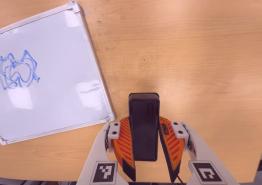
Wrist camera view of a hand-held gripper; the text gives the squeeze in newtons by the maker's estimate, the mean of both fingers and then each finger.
{"total": 9.2, "left": 7.1, "right": 11.3}